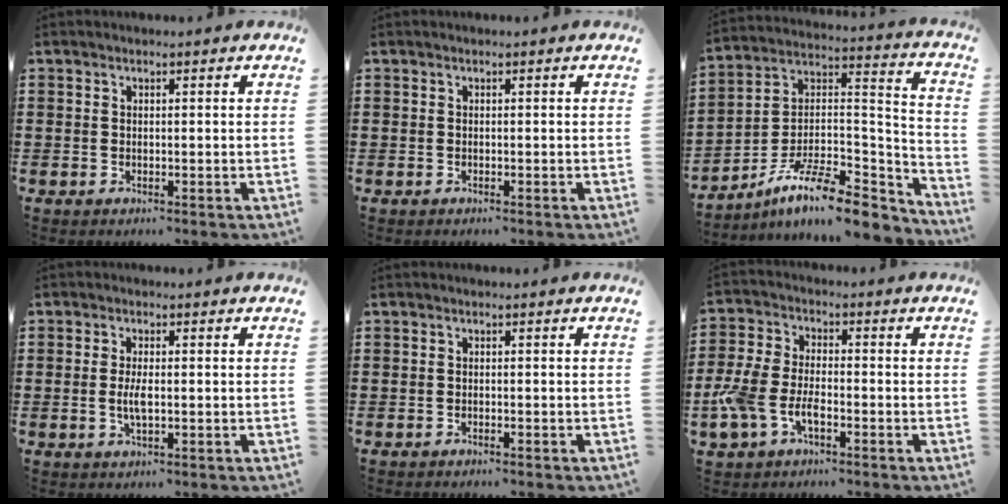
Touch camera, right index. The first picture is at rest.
{"total": 0.0}
{"total": 12.5, "force": [-9.2, 3.1, 7.8], "torque": [-0.140, 0.018, -0.170]}
{"total": 3.2, "force": [-0.3, 1.1, 2.9], "torque": [-0.067, -0.005, -0.011]}
{"total": 0.6, "force": [-0.5, 0.0, 0.2], "torque": [-0.006, -0.004, -0.010]}
{"total": 5.9, "force": [-2.8, 3.1, 4.2], "torque": [-0.124, -0.006, -0.064]}